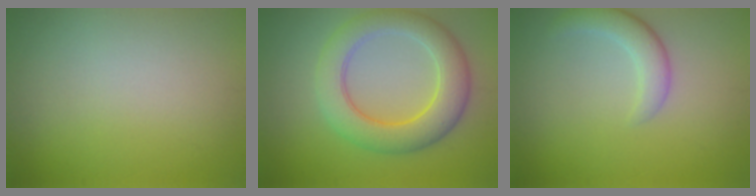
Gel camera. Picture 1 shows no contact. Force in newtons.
{"total": 6.3, "press": 6.3, "slide": 0.1}
{"total": 2.8, "press": 2.7, "slide": 0.3}